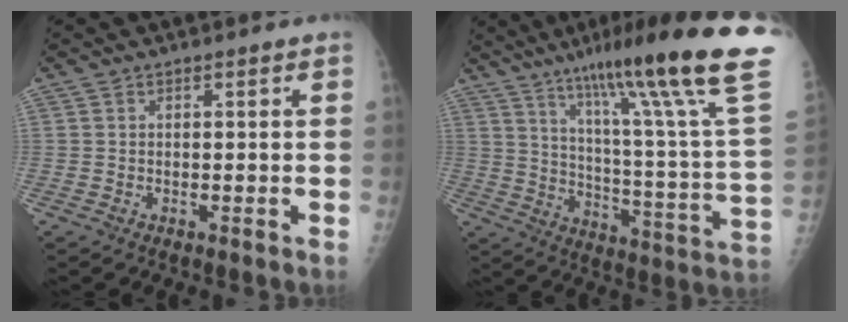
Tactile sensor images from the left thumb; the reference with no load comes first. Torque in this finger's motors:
{"motor_torque": [1.20, -0.55, 1.41, -1.35, 0.18]}